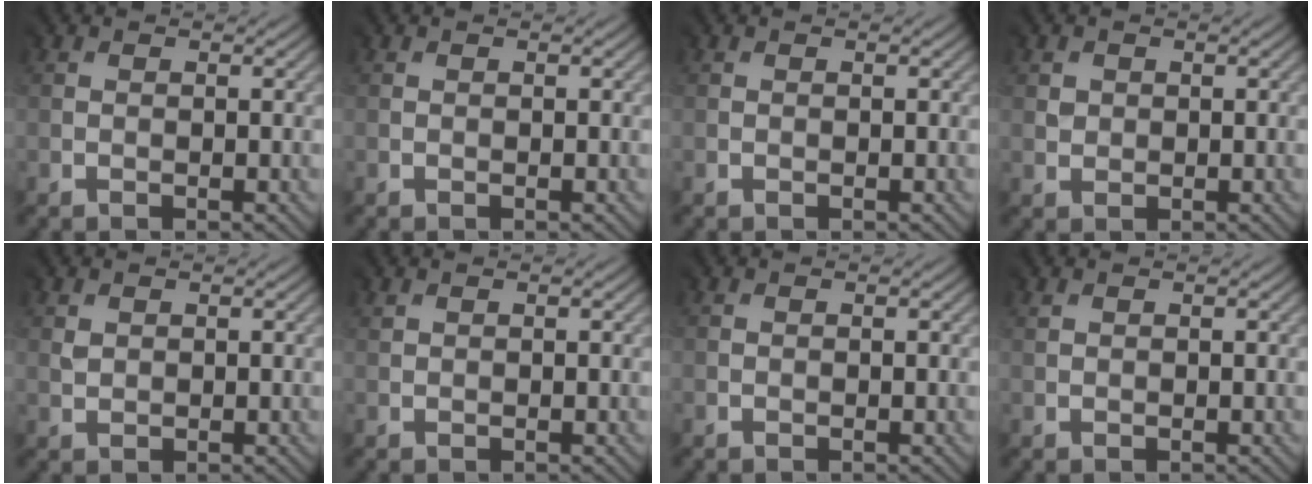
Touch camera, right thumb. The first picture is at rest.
{"total": 0.0}
{"total": 0.0}
{"total": 1.4, "force": [0.8, 0.9, -0.7], "torque": [0.005, -0.003, 0.011]}
{"total": 1.2, "force": [1.0, 0.6, -0.4], "torque": [0.000, 0.000, 0.018]}
{"total": 0.9, "force": [0.8, 0.3, 0.1], "torque": [-0.005, 0.000, 0.016]}
{"total": 0.0}
{"total": 0.9, "force": [0.8, 0.3, 0.1], "torque": [-0.006, 0.000, 0.017]}